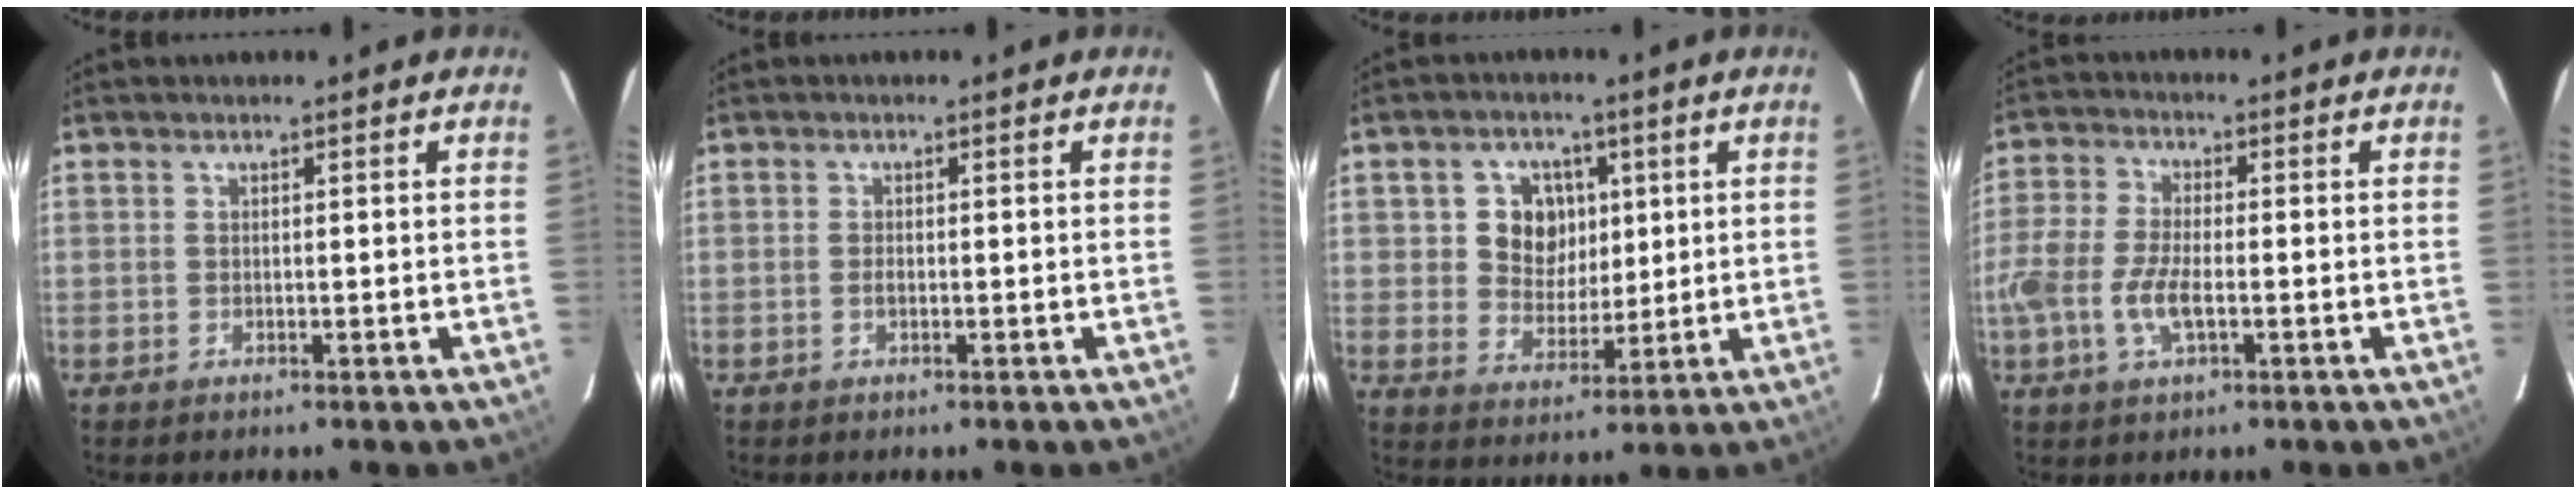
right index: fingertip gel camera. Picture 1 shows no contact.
{"total": 0.8, "force": [-0.3, 0.4, 0.6], "torque": [-0.012, 0.001, -0.006]}
{"total": 8.3, "force": [1.9, 7.4, 3.3], "torque": [-0.068, 0.013, 0.039]}
{"total": 8.9, "force": [-2.9, 3.7, 7.5], "torque": [-0.168, -0.003, -0.060]}